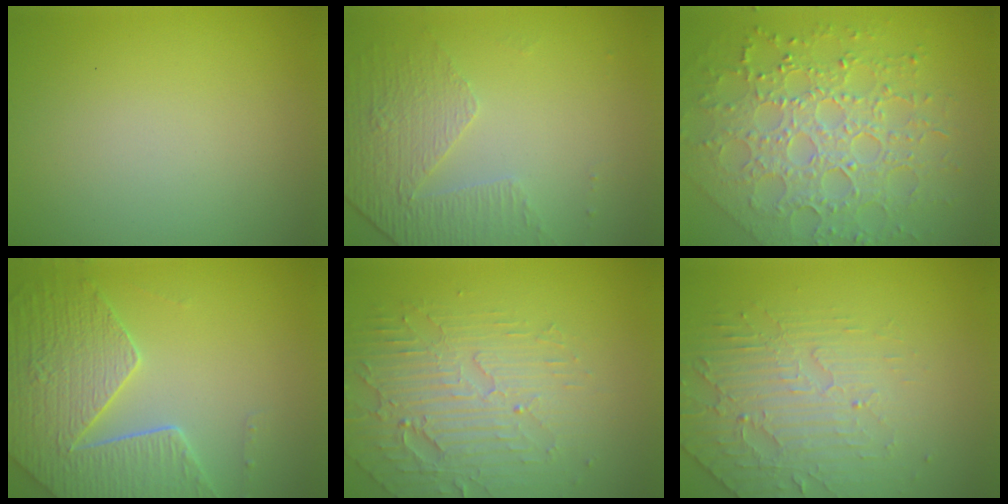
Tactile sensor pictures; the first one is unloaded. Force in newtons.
{"total": 4.7, "press": 3.1, "slide": 3.5}
{"total": 8.0, "press": 5.8, "slide": 5.5}
{"total": 7.5, "press": 5.6, "slide": 5.0}
{"total": 4.5, "press": 3.9, "slide": 2.3}
{"total": 4.5, "press": 3.4, "slide": 3.0}